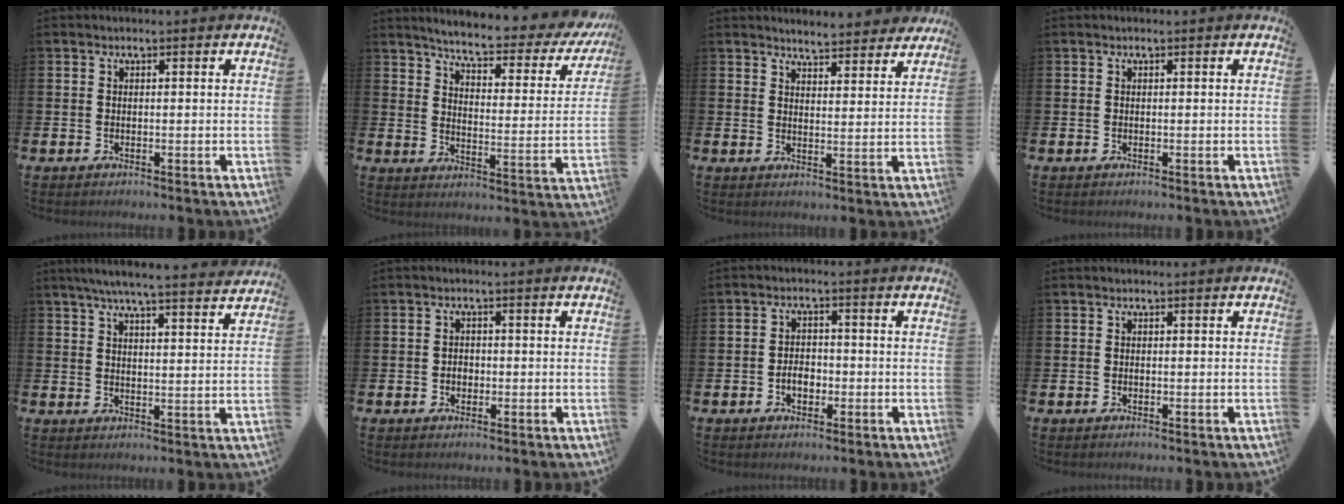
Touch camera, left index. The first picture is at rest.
{"total": 5.4, "force": [4.8, 0.7, 2.4], "torque": [-0.064, -0.040, 0.072]}
{"total": 4.8, "force": [4.8, 0.4, 0.1], "torque": [-0.007, -0.034, 0.085]}
{"total": 0.0}
{"total": 6.2, "force": [5.8, -0.1, 2.1], "torque": [-0.048, -0.029, 0.100]}
{"total": 1.5, "force": [-0.4, 1.2, 0.8], "torque": [-0.007, 0.002, -0.011]}
{"total": 2.8, "force": [-0.9, 1.9, 1.8], "torque": [-0.026, 0.000, -0.022]}
{"total": 0.0}